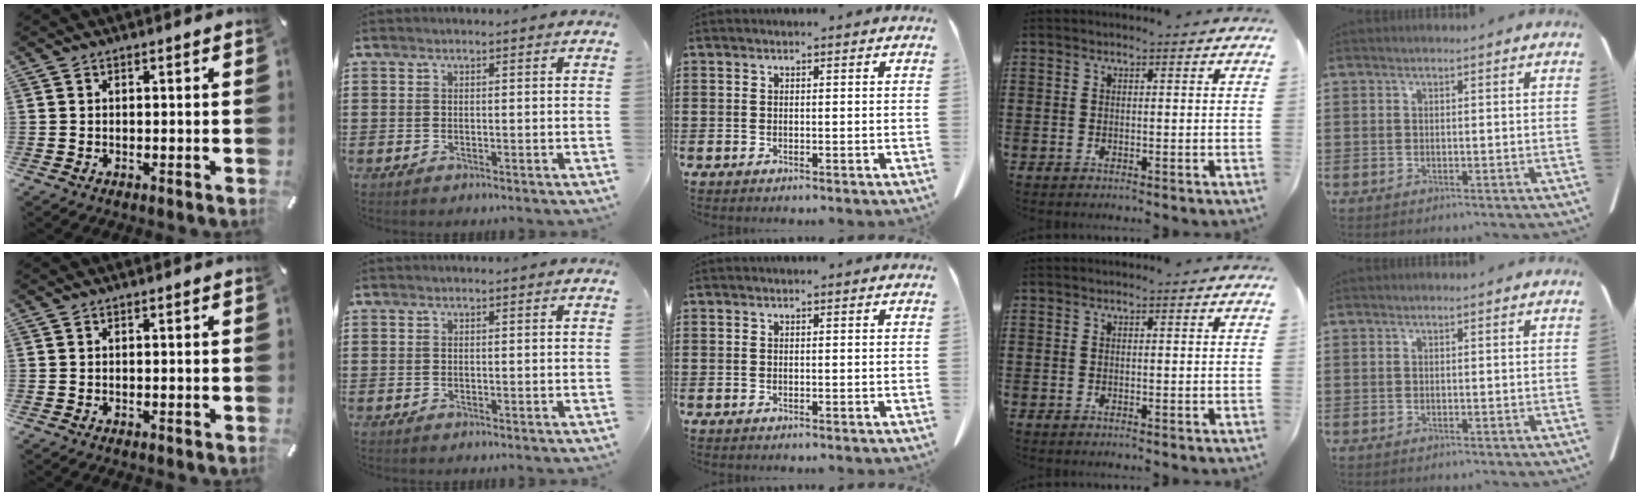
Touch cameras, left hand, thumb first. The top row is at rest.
{}